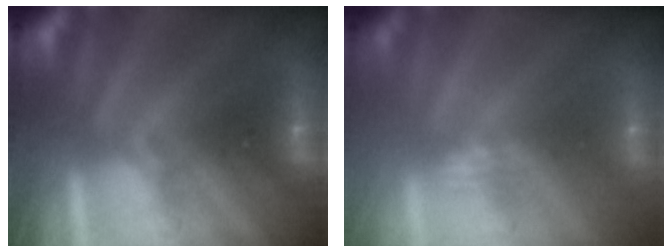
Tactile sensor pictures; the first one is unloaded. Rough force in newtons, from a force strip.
{"total": 2.4}